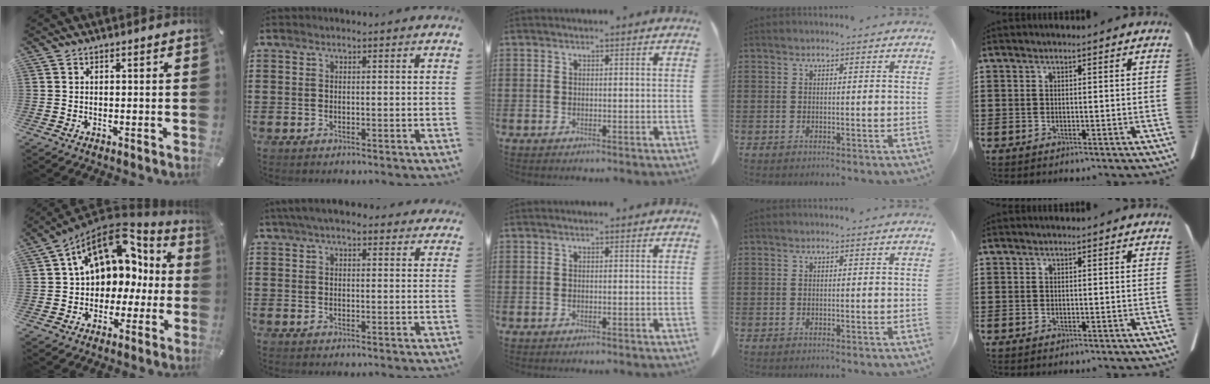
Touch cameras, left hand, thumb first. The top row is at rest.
{"thumb": {"total": 15.0, "force": [5.5, 11.0, 8.5], "torque": [-0.129, -0.033, 0.101]}, "index": {"total": 4.9, "force": [4.2, 1.2, 2.3], "torque": [-0.056, -0.001, 0.077]}}